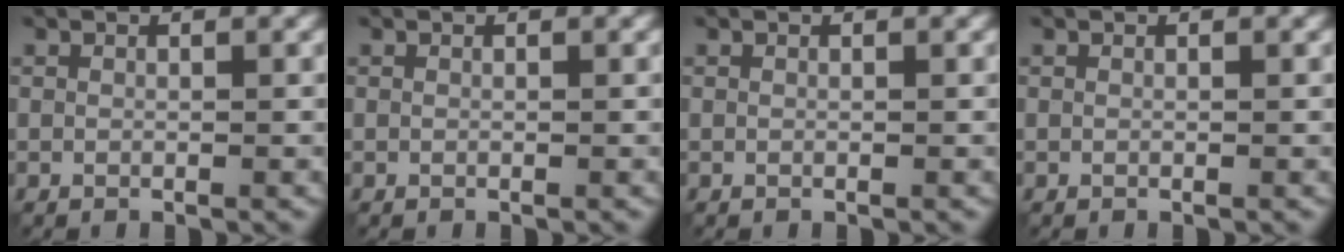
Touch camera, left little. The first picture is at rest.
{"total": 0.0}
{"total": 0.0}
{"total": 0.0}